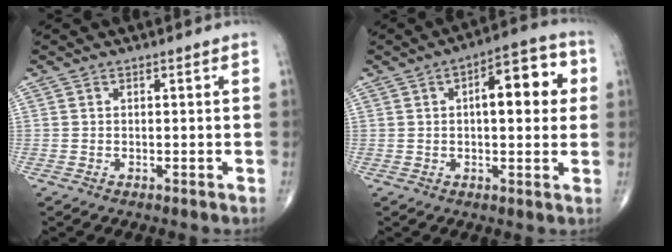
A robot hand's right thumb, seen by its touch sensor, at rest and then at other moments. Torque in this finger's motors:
{"motor_torque": [1.86, 3.14, 1.05, -0.10, 0.09]}